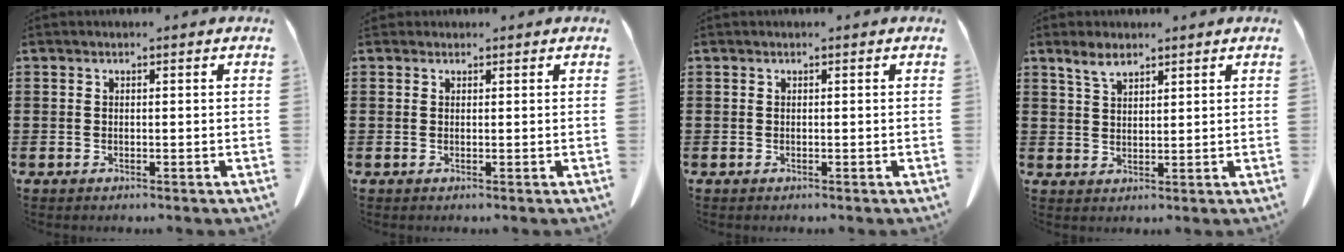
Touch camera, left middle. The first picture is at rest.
{"total": 0.7, "force": [0.6, 0.4, 0.1], "torque": [-0.004, 0.001, 0.012]}
{"total": 0.0}
{"total": 3.4, "force": [2.4, 1.5, 1.8], "torque": [-0.042, 0.004, 0.045]}